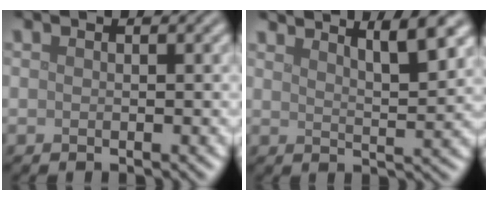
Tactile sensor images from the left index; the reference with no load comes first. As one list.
[{"total": 5.1, "force": [3.9, 1.1, 3.1], "torque": [-0.033, 0.012, 0.048]}]